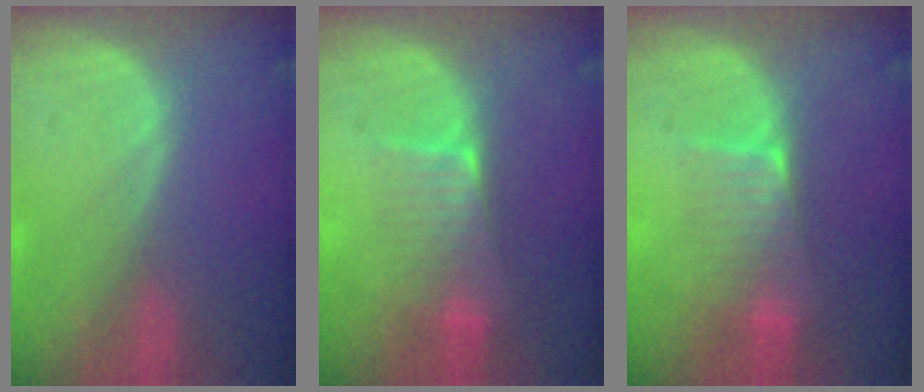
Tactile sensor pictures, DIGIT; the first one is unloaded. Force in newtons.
{"total": 6.3, "press": 5.5, "slide": 3.1}
{"total": 6.3, "press": 5.5, "slide": 3.1}